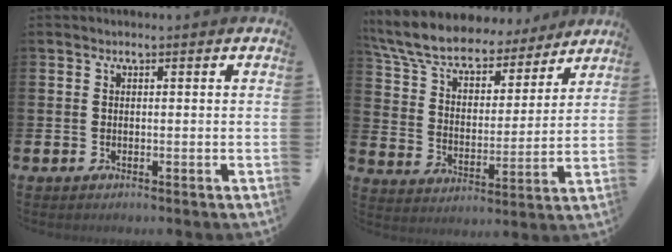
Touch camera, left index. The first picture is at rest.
{"total": 8.8, "force": [8.0, 2.7, 2.7], "torque": [-0.092, -0.051, 0.141]}